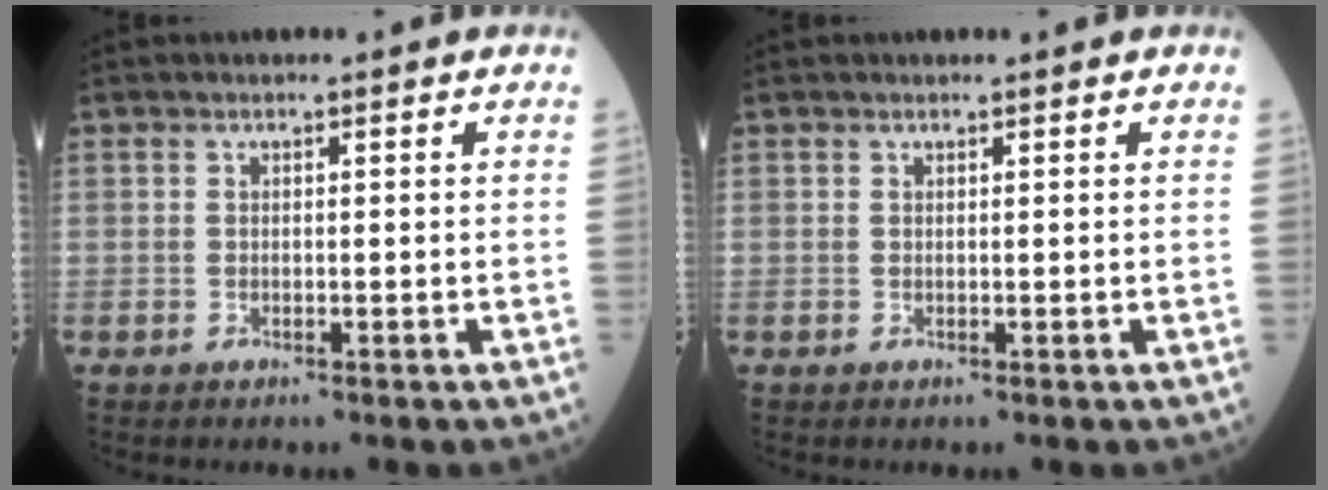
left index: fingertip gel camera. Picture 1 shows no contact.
{"total": 0.7, "force": [0.7, 0.0, 0.1], "torque": [-0.007, 0.005, 0.011]}